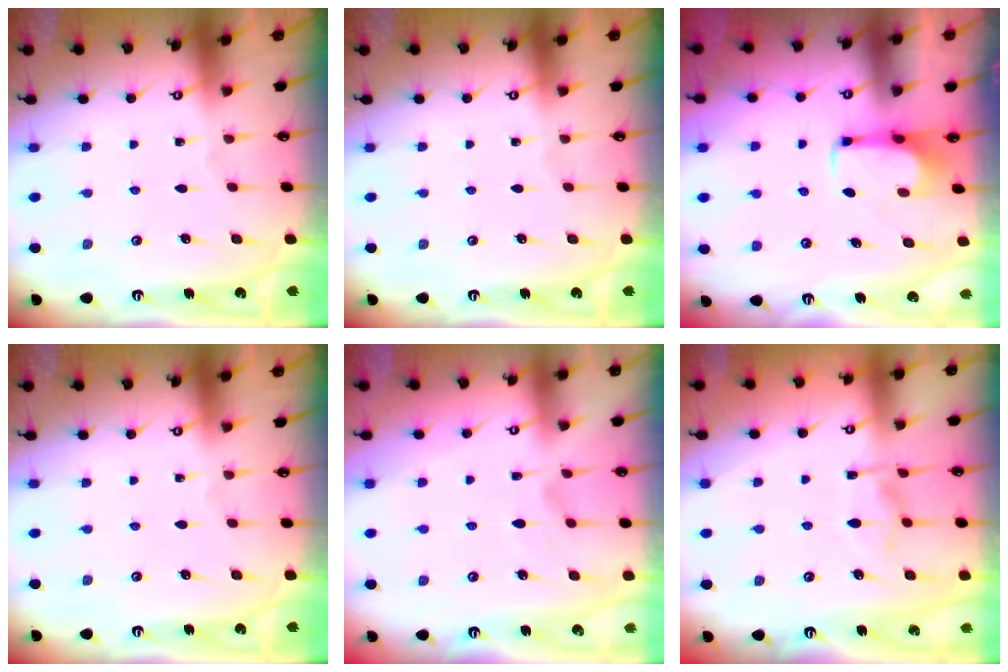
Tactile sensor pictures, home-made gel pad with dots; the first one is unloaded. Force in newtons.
{"total": 0.0}
{"total": 2.0, "press": 2.0, "slide": 0.4}
{"total": 0.0}
{"total": 2.2, "press": 1.9, "slide": 1.1}
{"total": 3.7, "press": 3.4, "slide": 1.4}